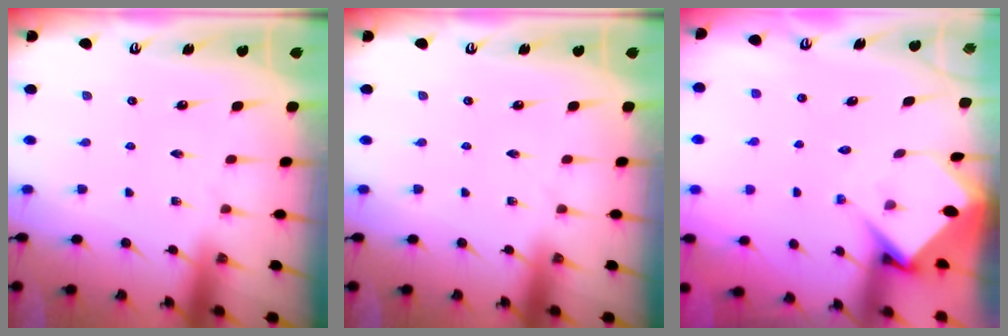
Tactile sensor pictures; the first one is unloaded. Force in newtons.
{"total": 0.0}
{"total": 5.8, "press": 5.7, "slide": 0.4}